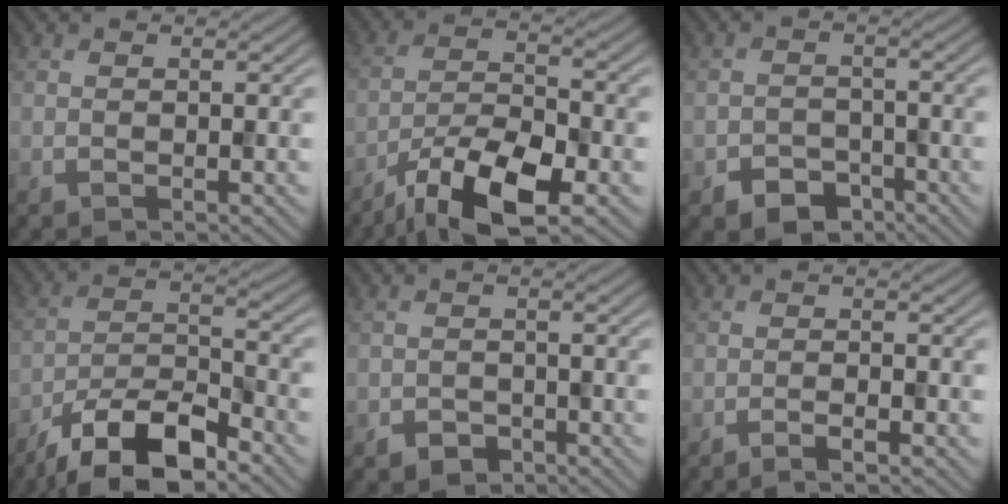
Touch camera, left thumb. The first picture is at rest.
{"total": 11.4, "force": [-7.5, 3.3, 7.9], "torque": [-0.145, -0.004, -0.144]}
{"total": 4.0, "force": [-2.8, 2.5, 1.4], "torque": [-0.022, -0.006, -0.053]}
{"total": 11.3, "force": [-8.1, 3.6, 7.0], "torque": [-0.121, 0.000, -0.162]}
{"total": 2.2, "force": [-1.5, 1.5, 0.7], "torque": [-0.010, -0.004, -0.030]}
{"total": 1.6, "force": [-1.1, 0.1, 1.2], "torque": [-0.019, 0.005, -0.021]}